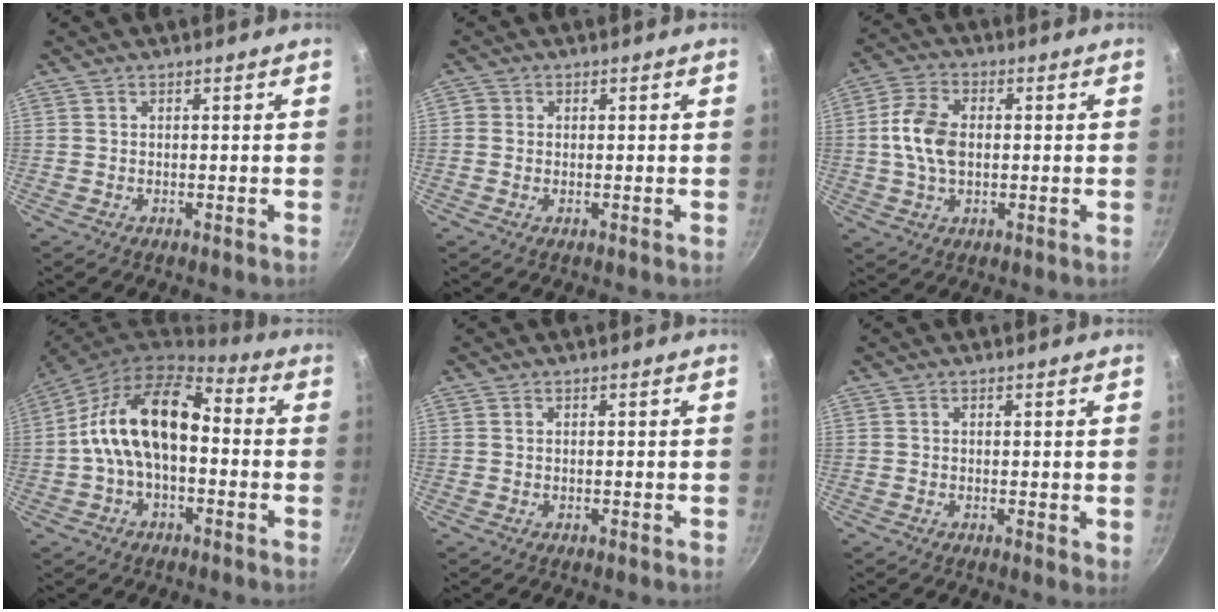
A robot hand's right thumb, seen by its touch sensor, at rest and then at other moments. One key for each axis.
{"total": 1.3, "fx": 0.0, "fy": 1.2, "fz": 0.4, "tx": -0.007, "ty": 0.002, "tz": -0.004}
{"total": 8.9, "fx": 0.1, "fy": 5.8, "fz": 6.7, "tx": -0.125, "ty": 0.013, "tz": -0.001}
{"total": 16.2, "fx": -0.4, "fy": 9.6, "fz": 13.0, "tx": -0.208, "ty": 0.044, "tz": -0.026}
{"total": 0.0}
{"total": 1.3, "fx": 0.3, "fy": 0.6, "fz": 1.2, "tx": -0.015, "ty": -0.003, "tz": 0.003}